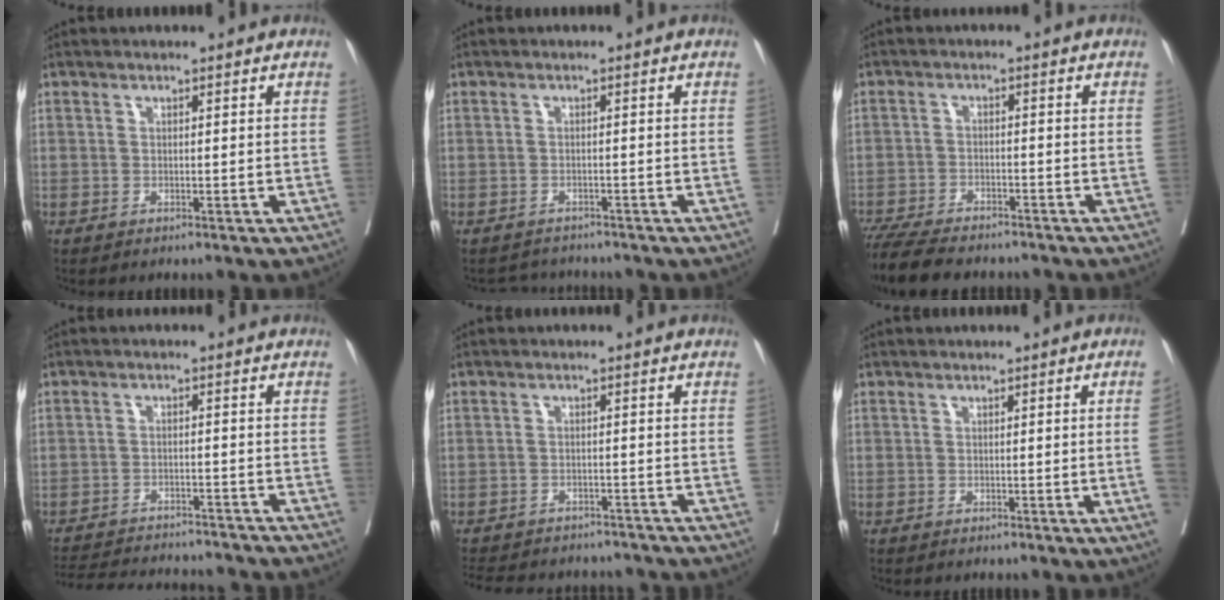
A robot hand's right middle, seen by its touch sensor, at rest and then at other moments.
{"total": 3.1, "force": [-2.9, 0.7, -0.5], "torque": [0.010, -0.004, -0.046]}
{"total": 11.3, "force": [-9.7, 2.7, 5.0], "torque": [-0.089, -0.017, -0.154]}
{"total": 17.1, "force": [-16.0, 2.8, 5.5], "torque": [-0.127, -0.014, -0.215]}
{"total": 14.7, "force": [-13.0, 5.2, 4.3], "torque": [-0.102, 0.002, -0.165]}
{"total": 2.4, "force": [-0.4, -1.1, 2.1], "torque": [-0.025, -0.004, -0.004]}